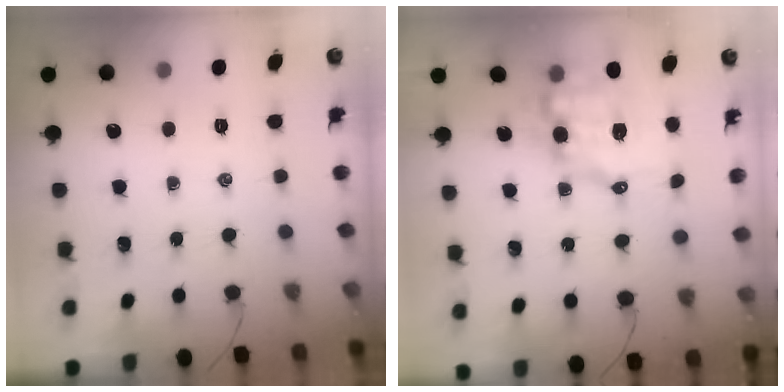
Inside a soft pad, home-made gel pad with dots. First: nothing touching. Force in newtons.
{"total": 9.9, "press": 9.7, "slide": 2.2}